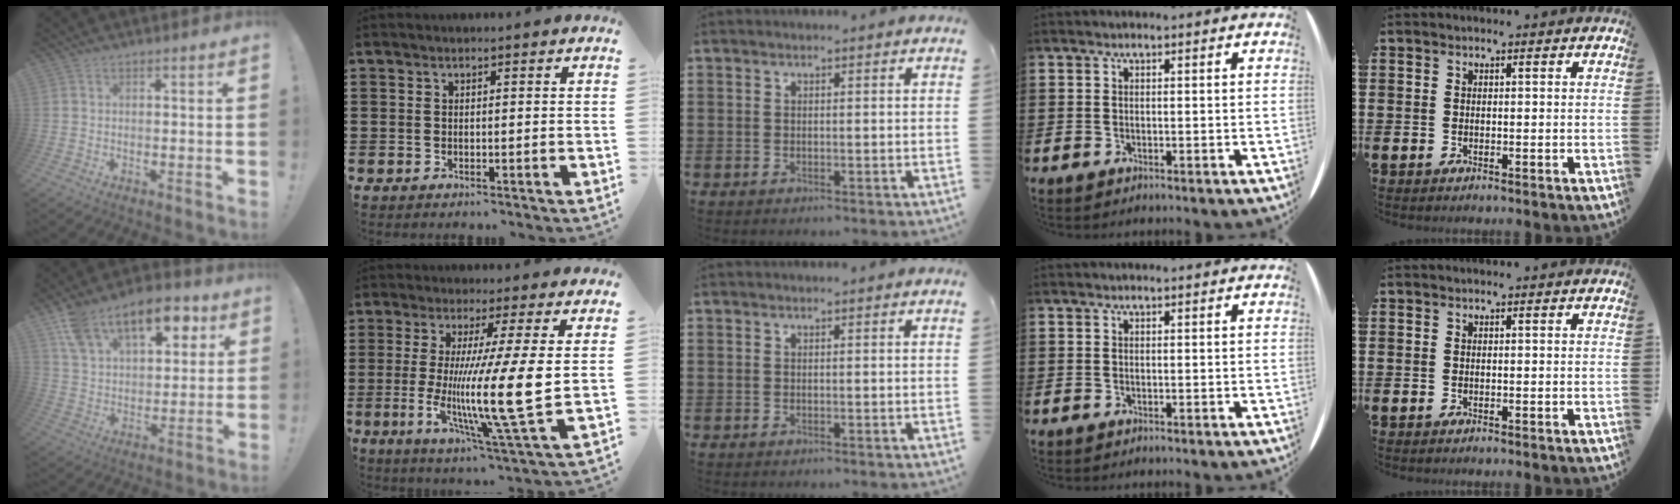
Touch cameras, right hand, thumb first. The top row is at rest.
{"thumb": {"total": 18.2, "force": [10.0, 10.6, 10.8], "torque": [-0.174, -0.040, 0.179]}, "index": {"total": 14.0, "force": [0.1, -0.2, 14.0], "torque": [-0.270, -0.026, -0.008]}}